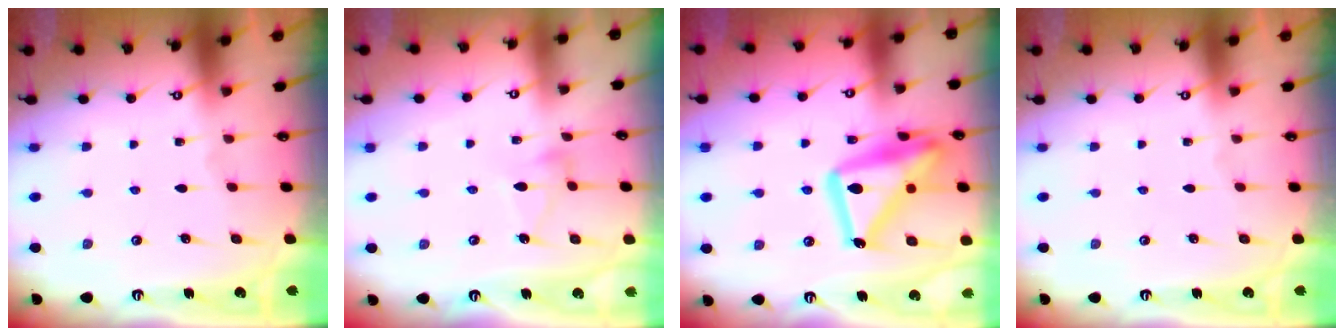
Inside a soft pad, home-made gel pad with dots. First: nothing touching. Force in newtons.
{"total": 4.6, "press": 4.6, "slide": 0.5}
{"total": 19.4, "press": 19.3, "slide": 1.5}
{"total": 0.0}